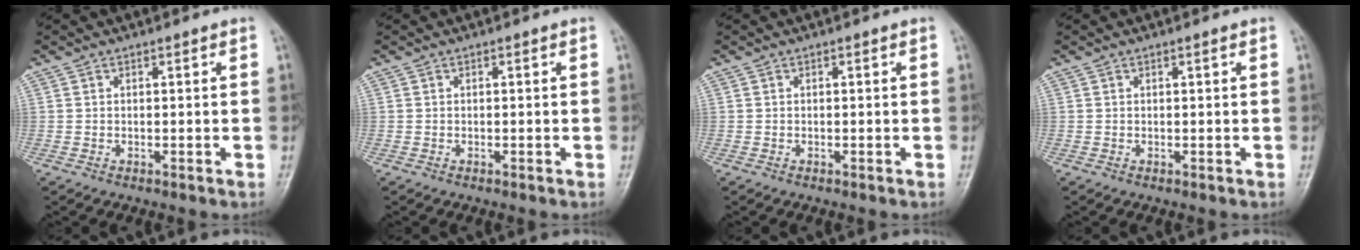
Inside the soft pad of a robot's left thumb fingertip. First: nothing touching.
{"total": 0.0}
{"total": 0.0}
{"total": 0.0}